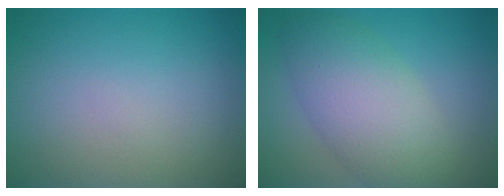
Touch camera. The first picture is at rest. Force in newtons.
{"total": 6.7, "press": 6.7, "slide": 0.1}